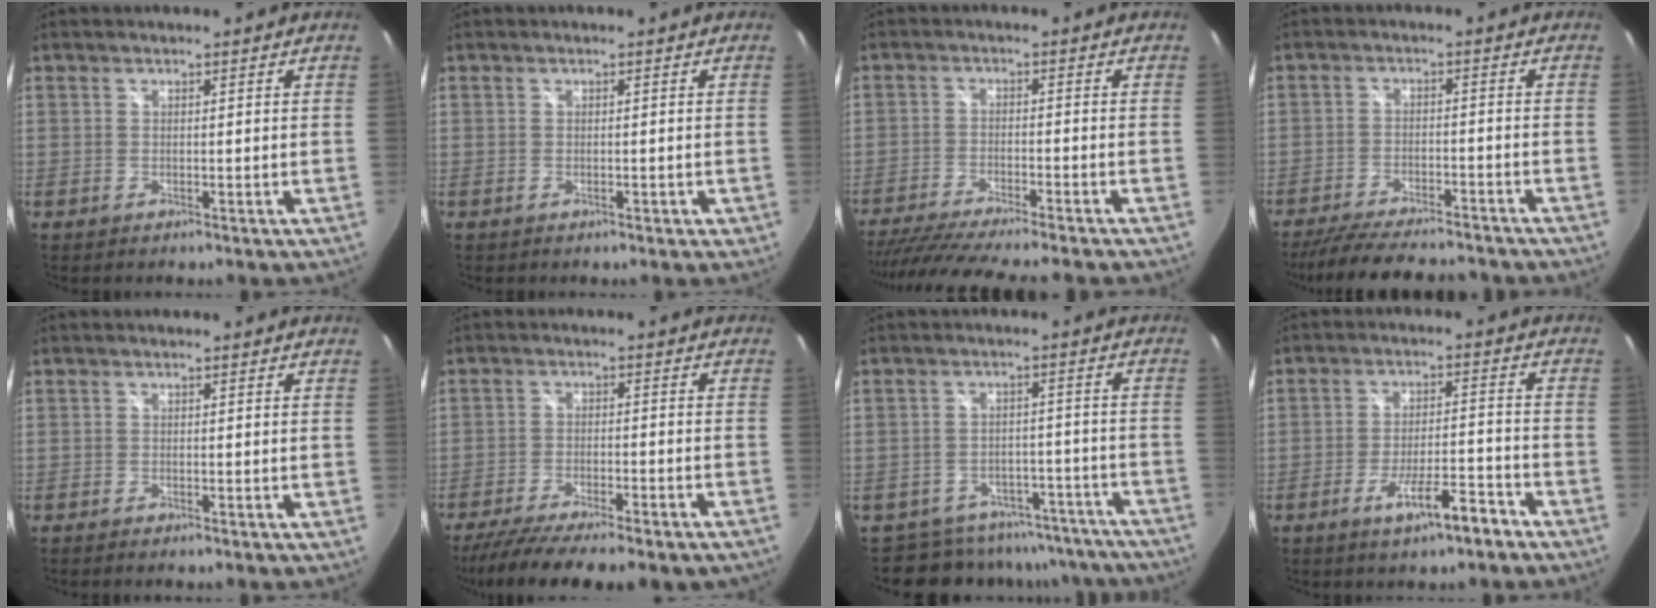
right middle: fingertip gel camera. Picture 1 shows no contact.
{"total": 1.0, "force": [-0.4, 0.6, 0.6], "torque": [-0.006, 0.000, -0.006]}
{"total": 15.1, "force": [-13.2, 0.6, 7.3], "torque": [-0.150, -0.032, -0.213]}
{"total": 16.5, "force": [-14.3, 3.4, 7.5], "torque": [-0.149, -0.024, -0.216]}
{"total": 1.2, "force": [-1.1, 0.1, 0.5], "torque": [-0.015, -0.005, -0.022]}
{"total": 15.3, "force": [-12.6, 2.0, 8.4], "torque": [-0.168, -0.048, -0.195]}
{"total": 14.4, "force": [-12.7, 6.3, 2.6], "torque": [-0.045, 0.029, -0.152]}
{"total": 8.3, "force": [-5.6, 1.4, 6.0], "torque": [-0.111, -0.005, -0.085]}